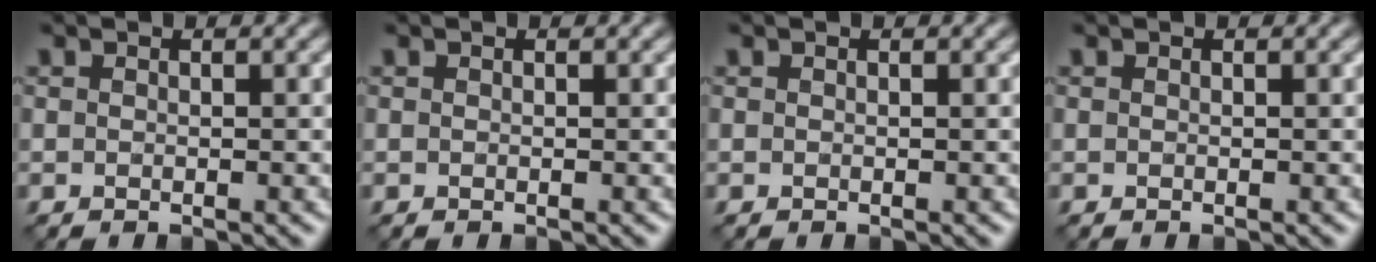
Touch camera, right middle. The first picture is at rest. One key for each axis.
{"total": 0.0}
{"total": 0.0}
{"total": 0.0}